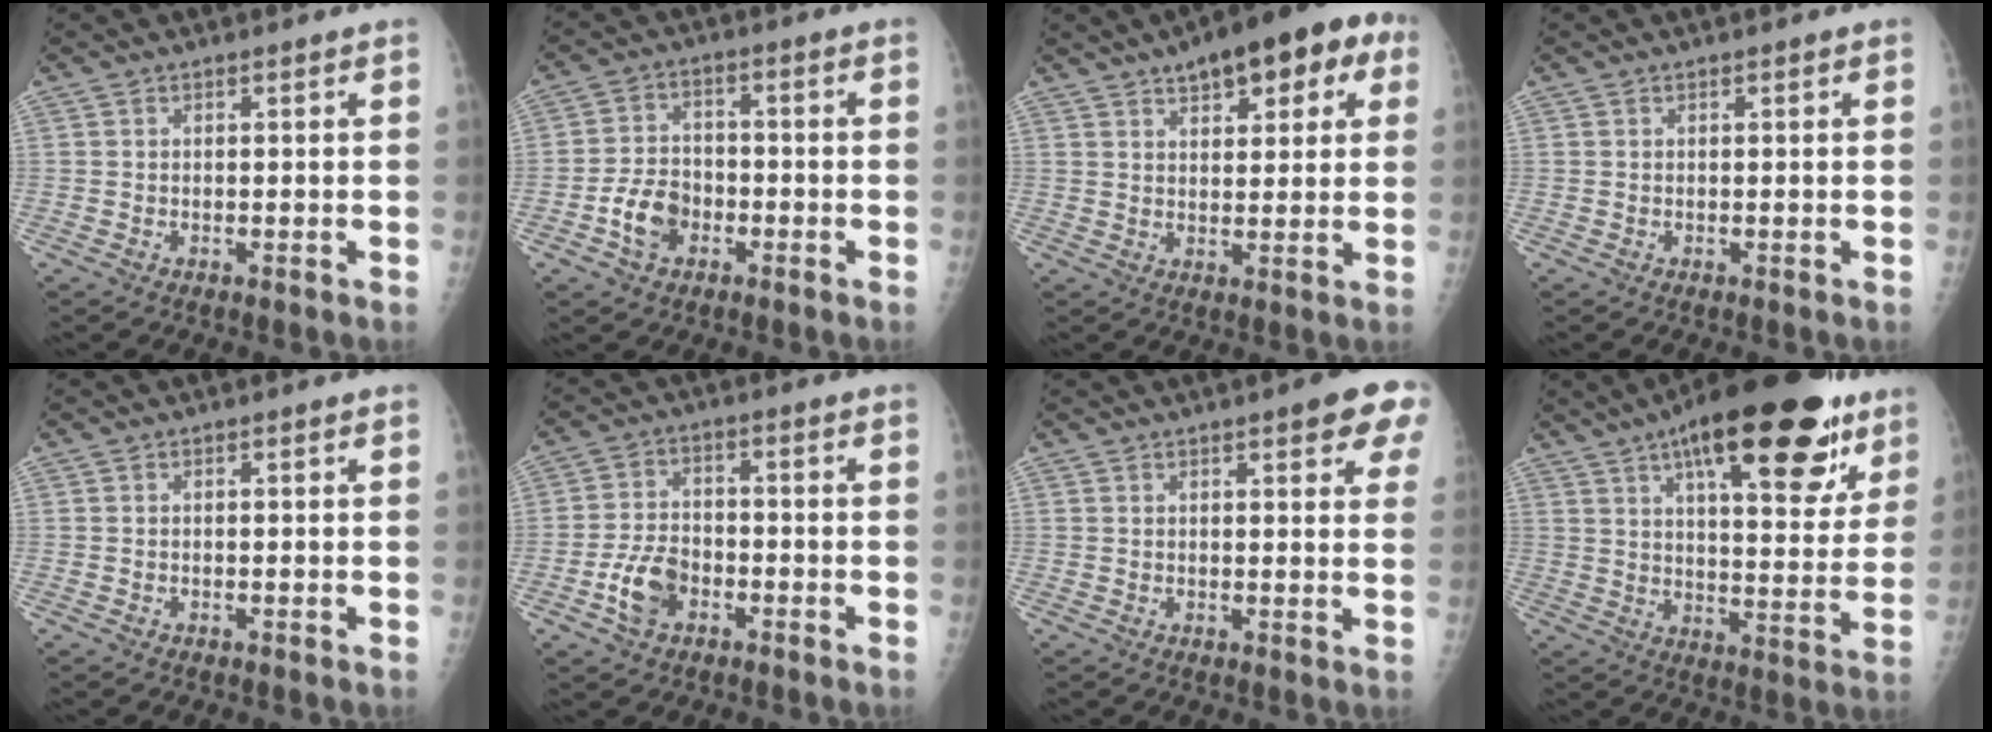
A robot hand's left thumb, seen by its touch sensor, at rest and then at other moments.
{"total": 7.2, "force": [-3.1, 5.2, 3.9], "torque": [-0.056, 0.024, -0.058]}
{"total": 14.5, "force": [7.1, 6.4, 10.9], "torque": [-0.105, 0.003, 0.091]}
{"total": 0.0}
{"total": 0.0}
{"total": 7.2, "force": [-3.3, 4.8, 4.3], "torque": [-0.074, 0.022, -0.062]}
{"total": 8.3, "force": [4.4, 2.2, 6.7], "torque": [-0.053, -0.010, 0.045]}
{"total": 26.9, "force": [15.2, 9.7, 20.0], "torque": [-0.263, -0.023, 0.222]}